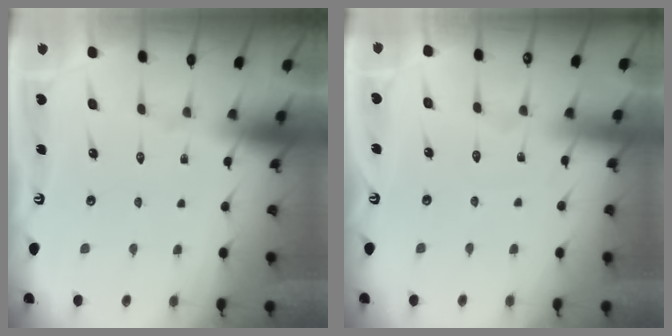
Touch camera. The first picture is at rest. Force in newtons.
{"total": 3.0, "press": 2.9, "slide": 0.4}